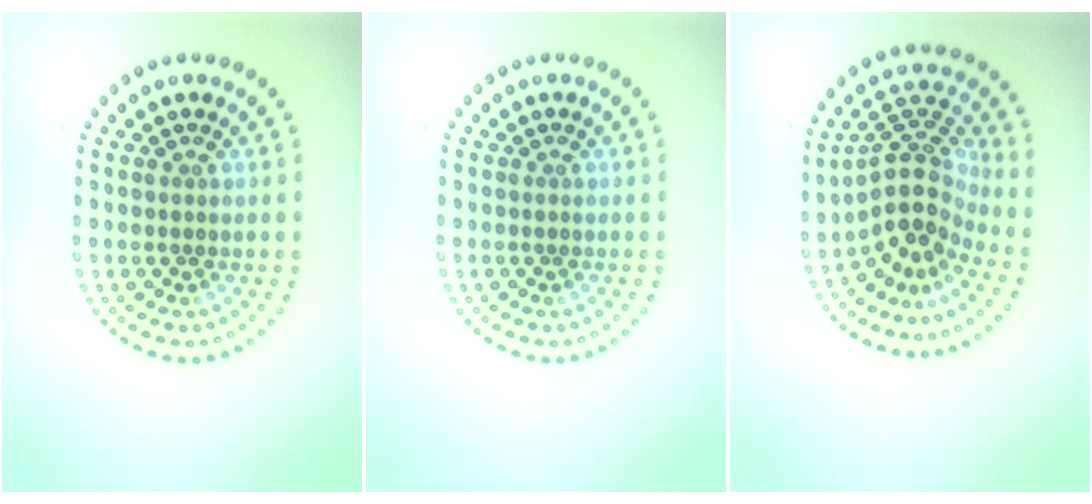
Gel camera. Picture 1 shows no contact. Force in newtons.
{"total": 0.0}
{"total": 4.9, "press": 3.5, "slide": 3.4}